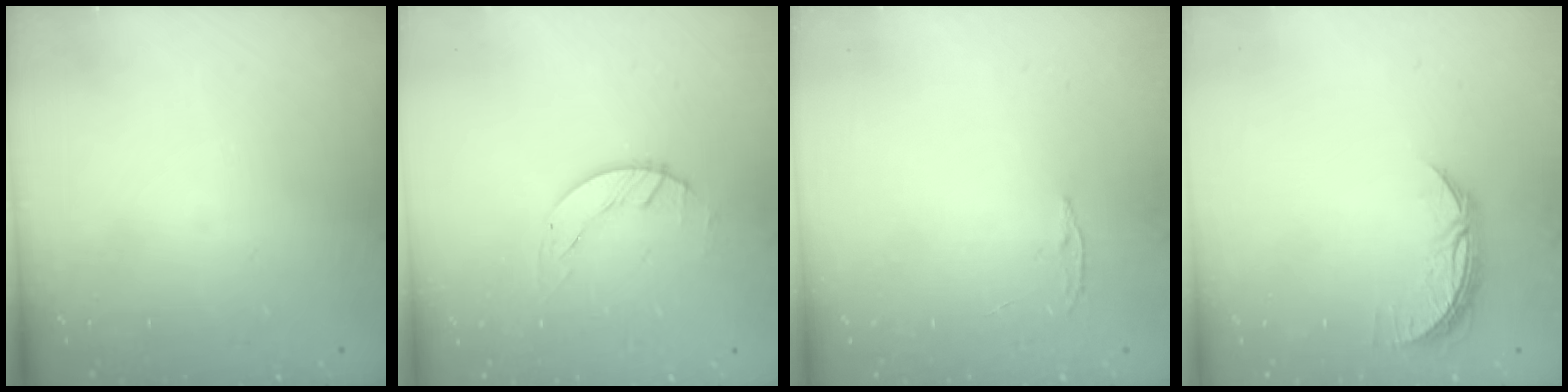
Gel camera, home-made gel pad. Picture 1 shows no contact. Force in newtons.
{"total": 1.6, "press": 1.6, "slide": 0.3}
{"total": 3.2, "press": 3.2, "slide": 0.4}
{"total": 7.2, "press": 7.1, "slide": 0.3}